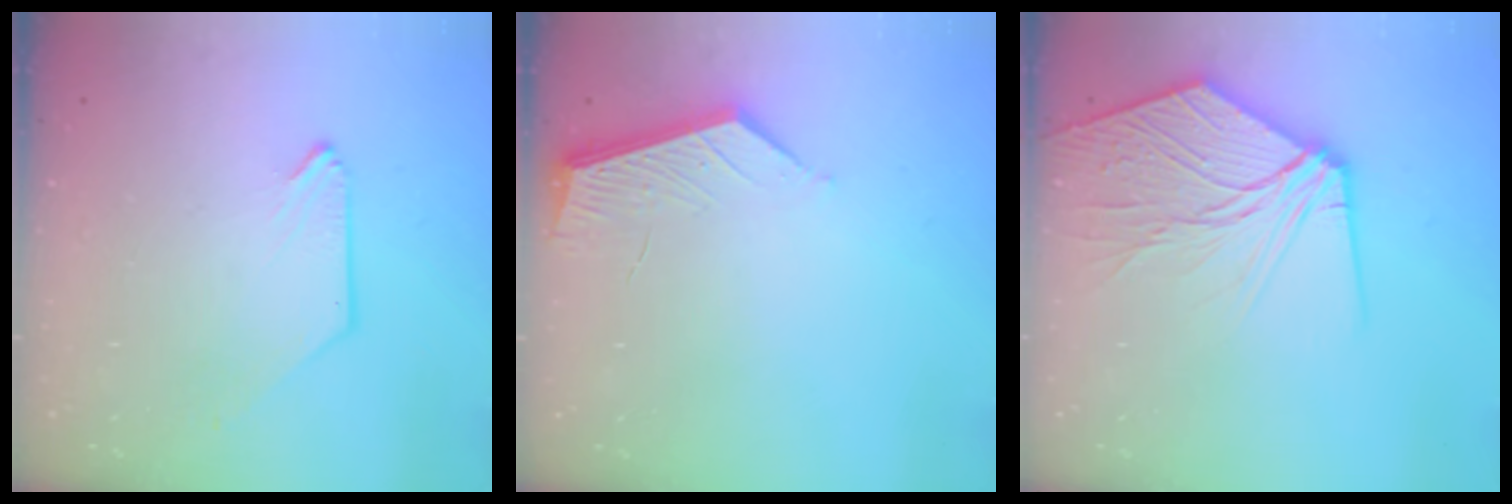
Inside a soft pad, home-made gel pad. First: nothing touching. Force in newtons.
{"total": 4.0, "press": 4.0, "slide": 0.3}
{"total": 11.8, "press": 11.7, "slide": 1.5}